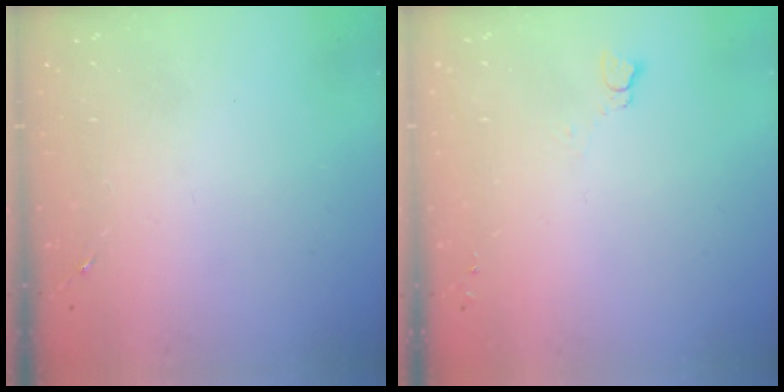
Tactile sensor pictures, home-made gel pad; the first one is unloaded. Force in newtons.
{"total": 2.7, "press": 2.7, "slide": 0.3}